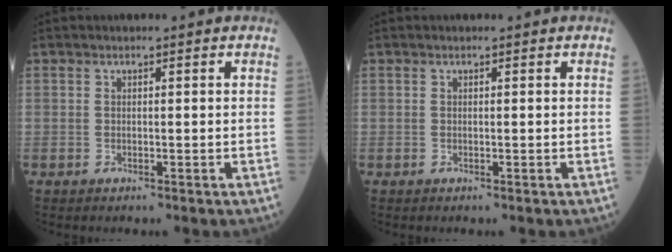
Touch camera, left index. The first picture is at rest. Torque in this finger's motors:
{"motor_torque": [0.00, 0.00, 0.00, 0.00]}